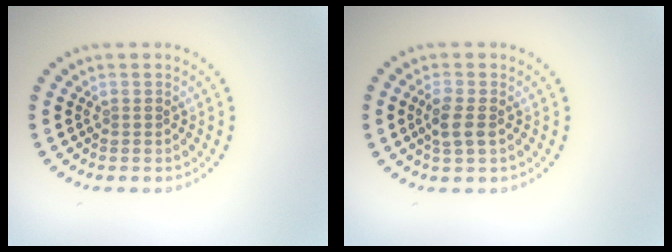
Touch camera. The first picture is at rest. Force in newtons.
{"total": 2.0, "press": 1.9, "slide": 0.7}